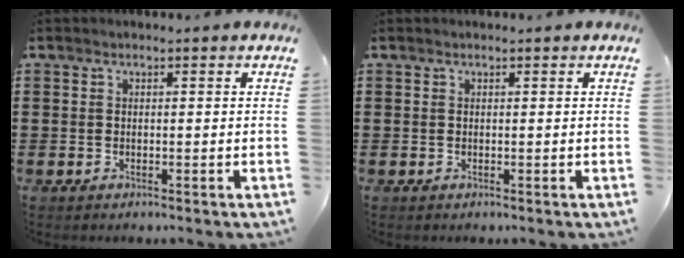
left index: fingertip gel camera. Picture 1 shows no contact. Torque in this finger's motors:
{"motor_torque": [0.10, 0.05, 0.03, 0.00]}